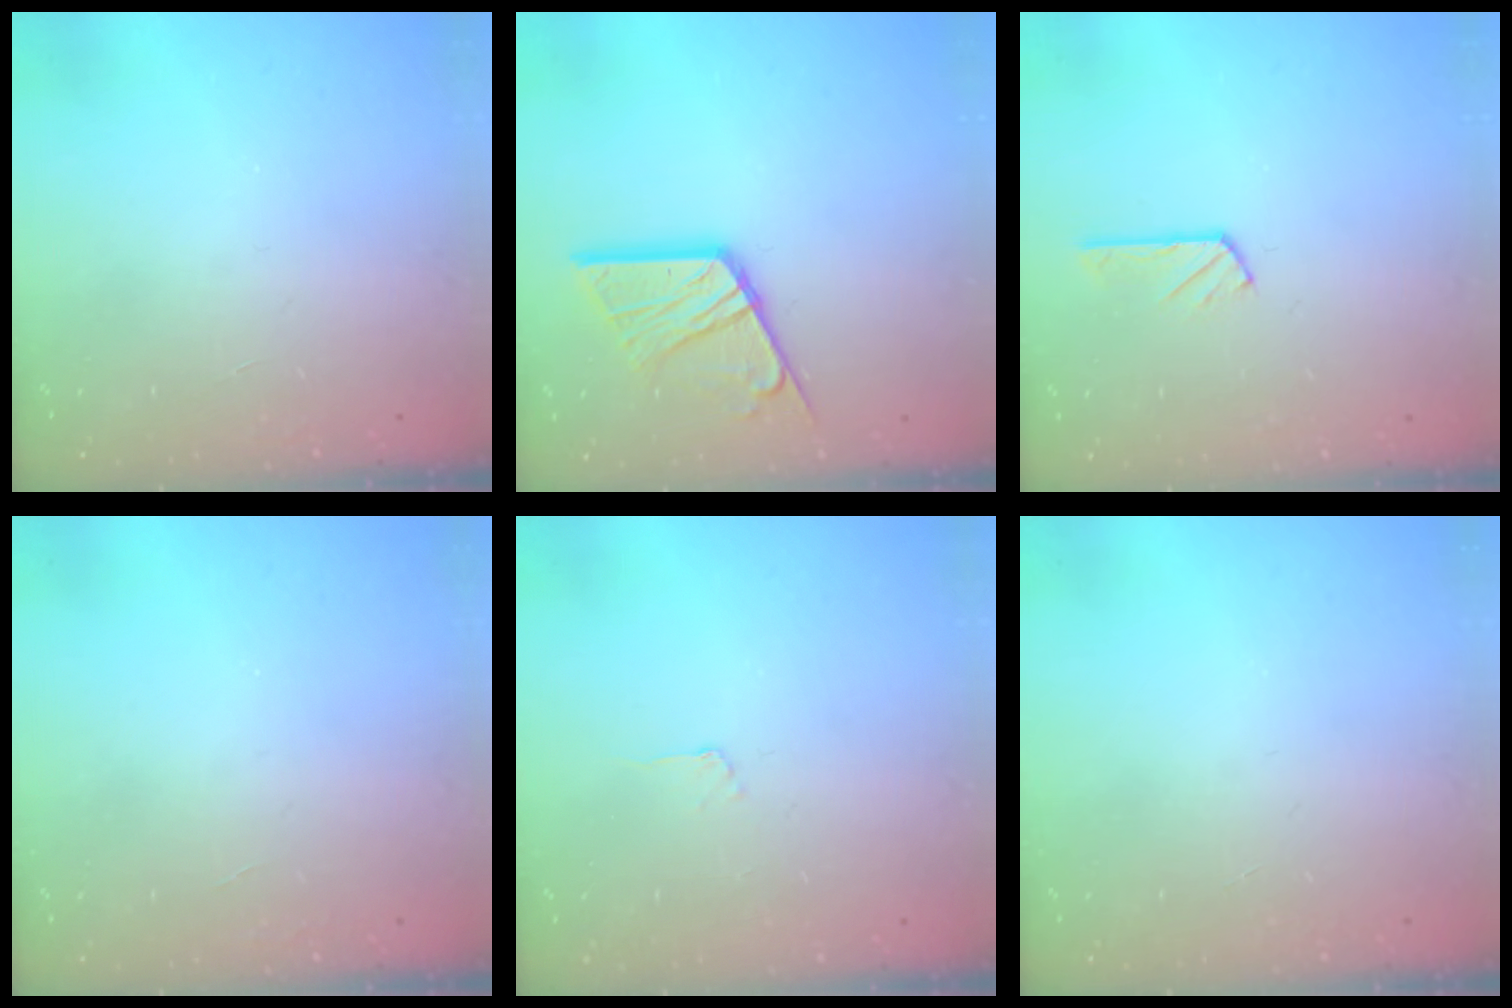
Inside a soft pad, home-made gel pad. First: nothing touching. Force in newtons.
{"total": 14.7, "press": 14.6, "slide": 1.6}
{"total": 2.8, "press": 2.8, "slide": 0.1}
{"total": 0.0}
{"total": 2.5, "press": 2.5, "slide": 0.3}
{"total": 0.0}